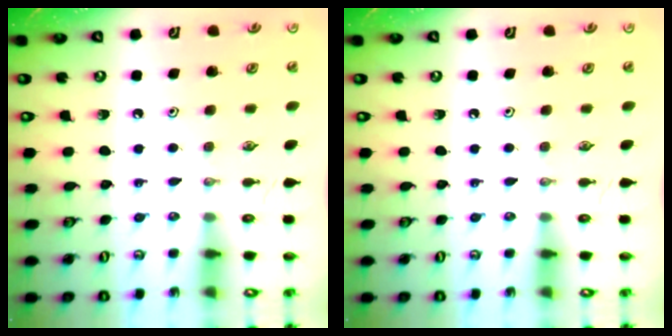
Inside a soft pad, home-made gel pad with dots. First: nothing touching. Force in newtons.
{"total": 0.0}